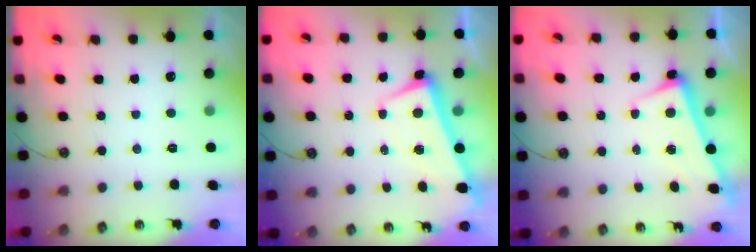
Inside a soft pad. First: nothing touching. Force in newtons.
{"total": 2.0, "press": 1.9, "slide": 0.6}
{"total": 2.6, "press": 2.5, "slide": 0.7}